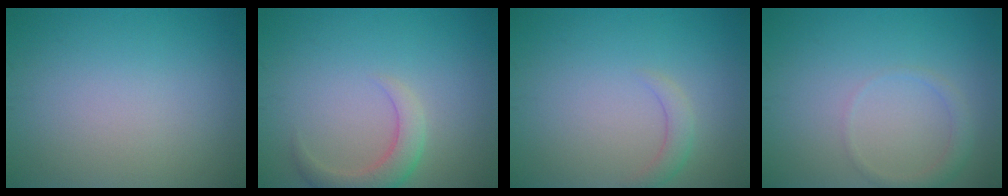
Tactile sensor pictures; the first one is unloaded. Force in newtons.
{"total": 3.0, "press": 3.0, "slide": 0.3}
{"total": 1.5, "press": 1.5, "slide": 0.2}
{"total": 1.4, "press": 1.4, "slide": 0.0}